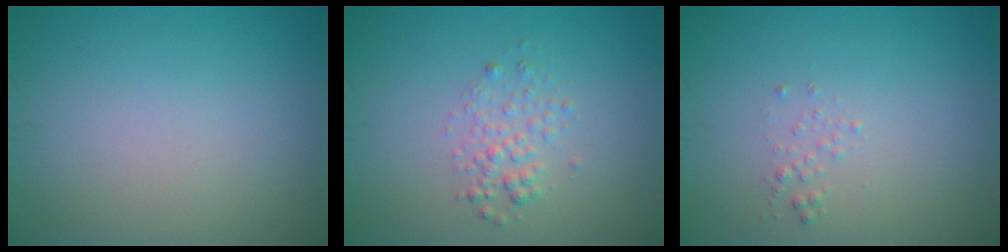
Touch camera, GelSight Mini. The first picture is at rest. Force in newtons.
{"total": 1.9, "press": 1.9, "slide": 0.1}
{"total": 0.8, "press": 0.8, "slide": 0.1}